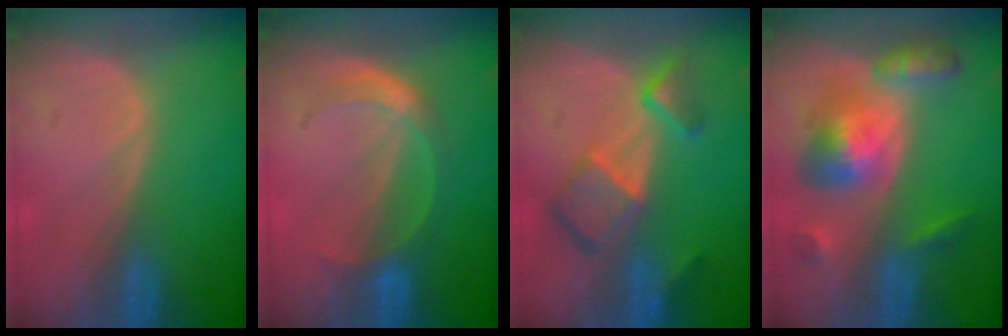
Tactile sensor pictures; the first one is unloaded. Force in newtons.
{"total": 4.8, "press": 4.6, "slide": 1.3}
{"total": 7.7, "press": 6.7, "slide": 3.8}
{"total": 8.3, "press": 8.2, "slide": 0.6}